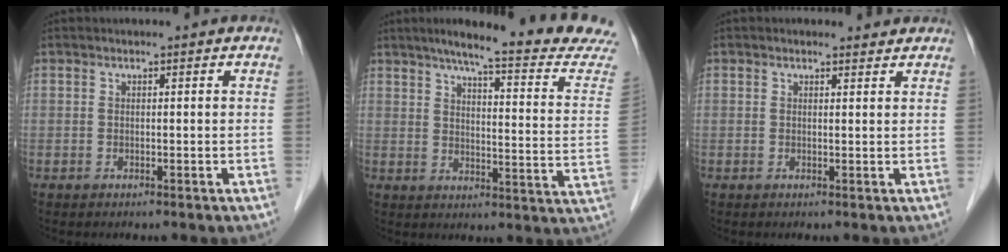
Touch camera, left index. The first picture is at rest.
{"total": 19.6, "force": [17.4, -0.4, 8.9], "torque": [-0.119, -0.069, 0.206]}
{"total": 1.2, "force": [1.1, 0.5, 0.0], "torque": [-0.007, -0.003, 0.009]}